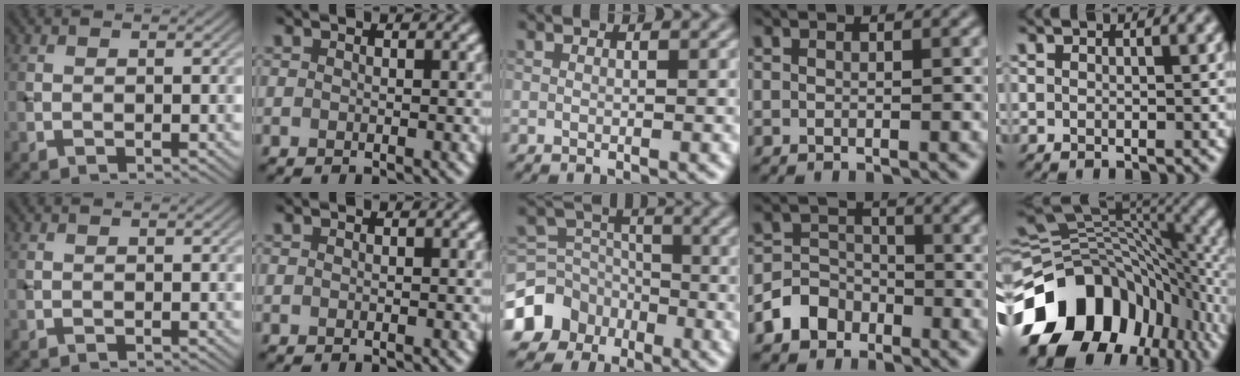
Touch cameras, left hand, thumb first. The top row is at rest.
{"middle": {"total": 10.7, "force": [-6.1, 8.4, 2.2], "torque": [-0.044, -0.030, -0.126]}, "ring": {"total": 3.7, "force": [-2.2, 2.7, 1.0], "torque": [-0.015, 0.004, -0.046]}, "little": {"total": 15.5, "force": [-6.8, 10.6, 8.9], "torque": [-0.172, 0.009, -0.120]}}